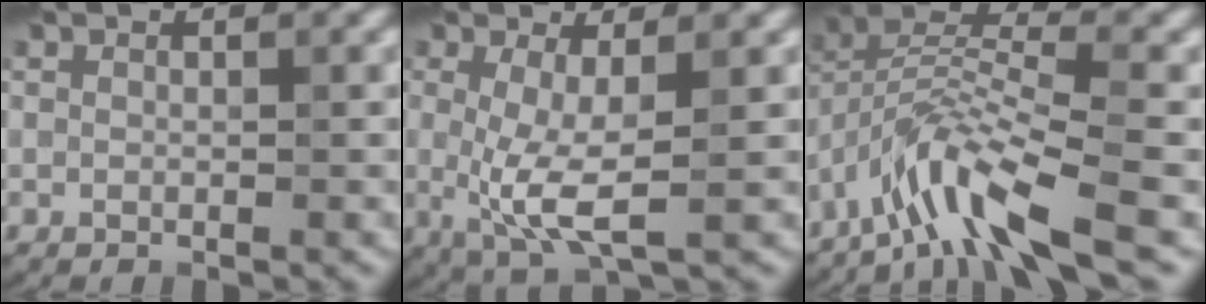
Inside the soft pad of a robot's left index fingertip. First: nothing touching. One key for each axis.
{"total": 5.0, "fx": -0.3, "fy": 1.4, "fz": 4.8, "tx": -0.099, "ty": -0.012, "tz": -0.005}
{"total": 7.6, "fx": -4.9, "fy": 1.6, "fz": 5.6, "tx": -0.103, "ty": 0.009, "tz": -0.102}